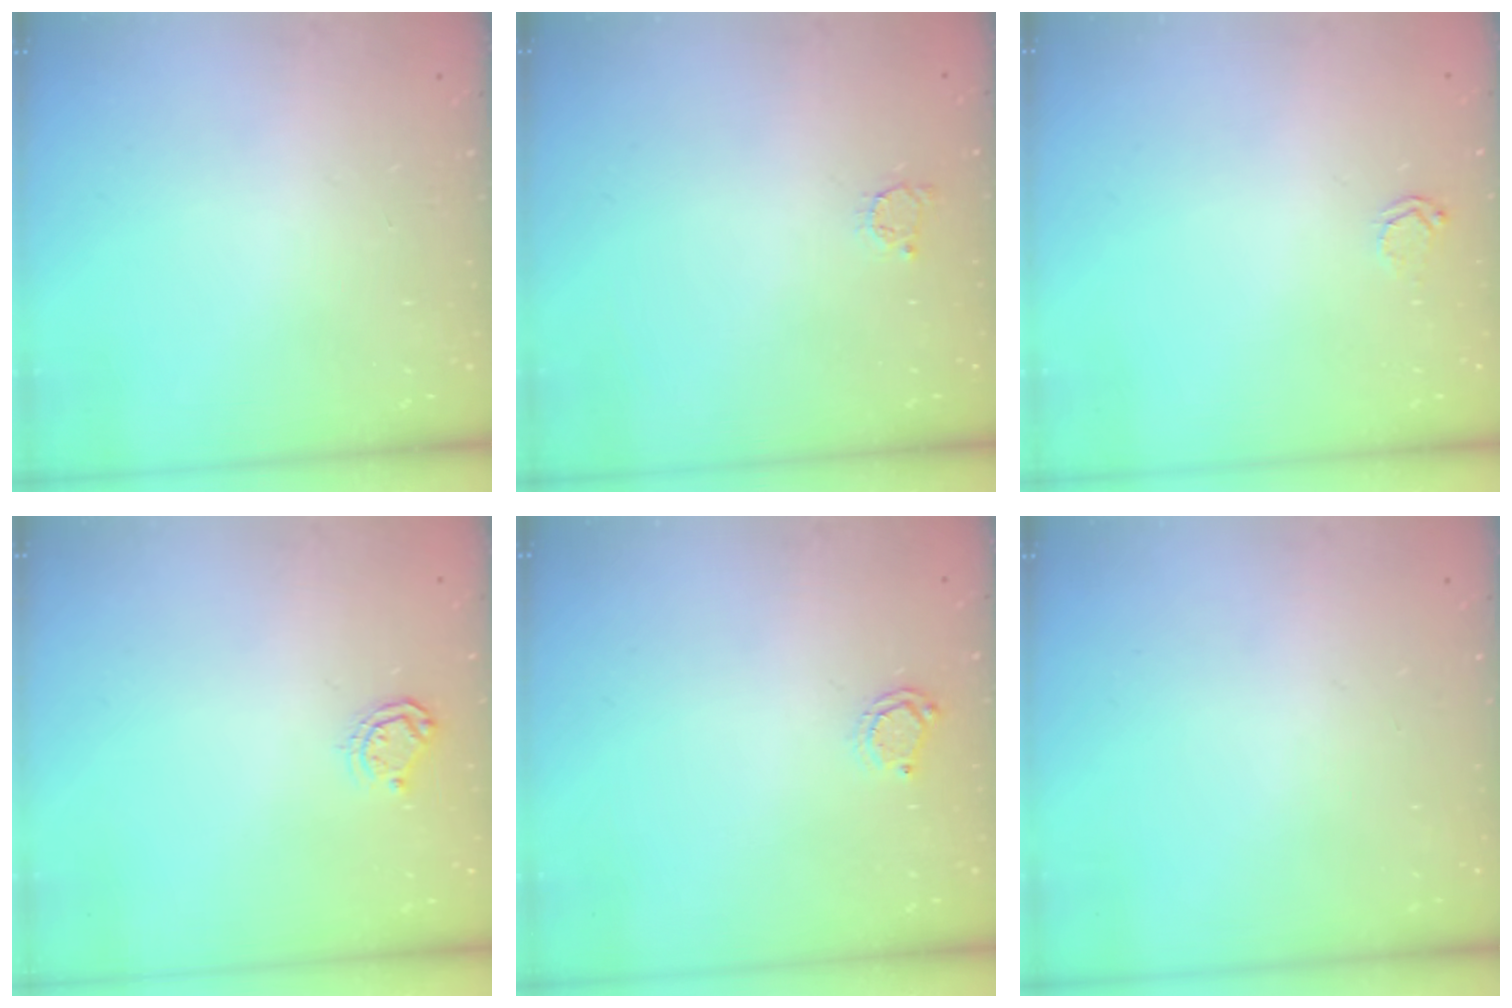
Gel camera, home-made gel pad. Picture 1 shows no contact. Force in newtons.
{"total": 2.5, "press": 2.5, "slide": 0.3}
{"total": 2.9, "press": 2.9, "slide": 0.3}
{"total": 5.6, "press": 5.6, "slide": 0.5}
{"total": 4.6, "press": 4.6, "slide": 0.5}
{"total": 0.0}